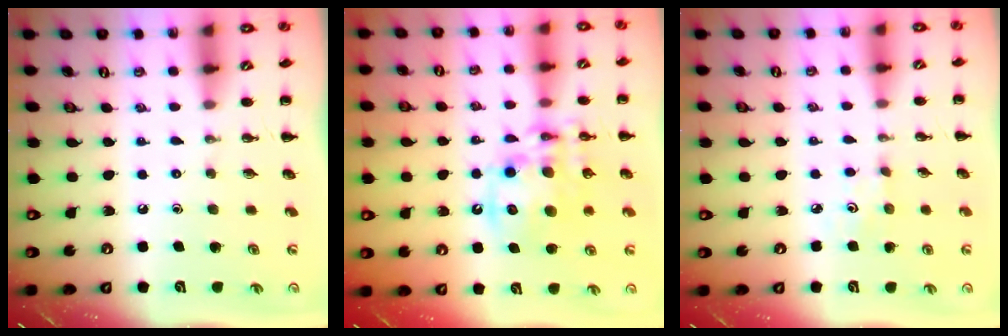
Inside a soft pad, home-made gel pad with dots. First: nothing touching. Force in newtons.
{"total": 13.9, "press": 13.4, "slide": 3.4}
{"total": 2.8, "press": 2.7, "slide": 0.8}